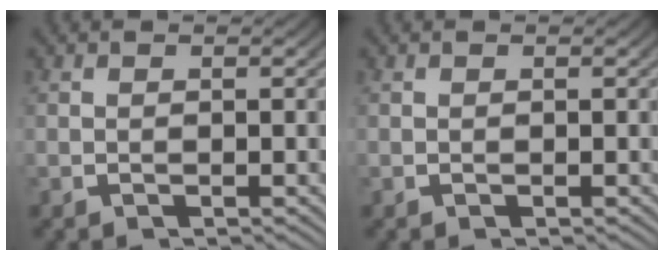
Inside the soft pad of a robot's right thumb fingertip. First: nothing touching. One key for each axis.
{"total": 0.0}